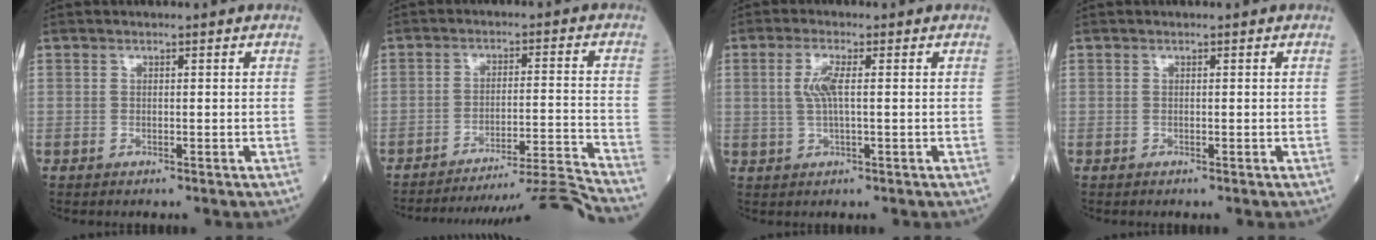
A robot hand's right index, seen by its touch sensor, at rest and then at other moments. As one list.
[{"total": 14.1, "force": [-13.3, -4.3, 1.7], "torque": [-0.001, 0.004, -0.200]}, {"total": 3.7, "force": [0.5, 0.7, 3.6], "torque": [-0.080, 0.004, 0.010]}, {"total": 0.0}]